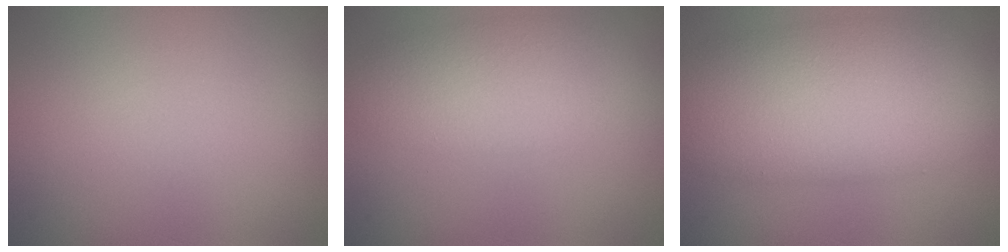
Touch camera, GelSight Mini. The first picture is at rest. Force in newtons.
{"total": 4.7, "press": 4.7, "slide": 0.1}
{"total": 9.6, "press": 9.6, "slide": 0.5}